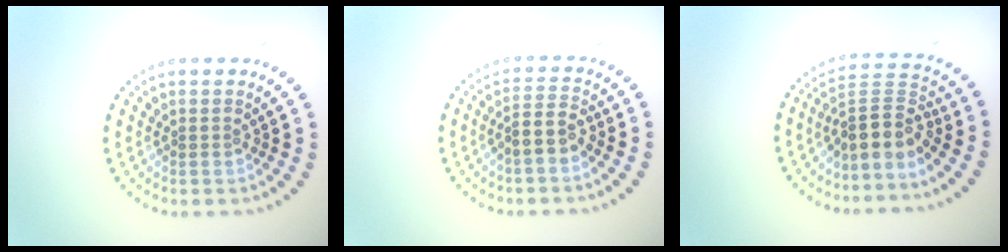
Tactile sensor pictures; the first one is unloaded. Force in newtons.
{"total": 2.5, "press": 2.2, "slide": 1.2}
{"total": 4.0, "press": 3.1, "slide": 2.5}